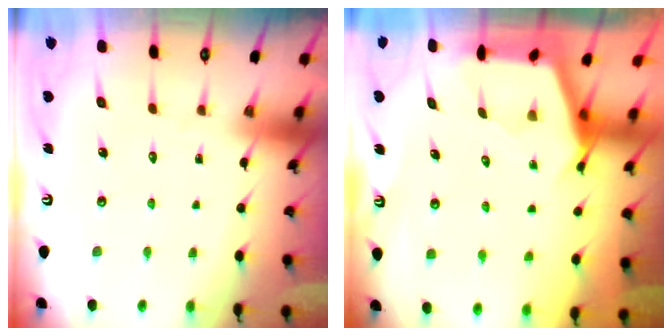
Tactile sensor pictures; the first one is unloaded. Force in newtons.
{"total": 2.7, "press": 2.7, "slide": 0.3}